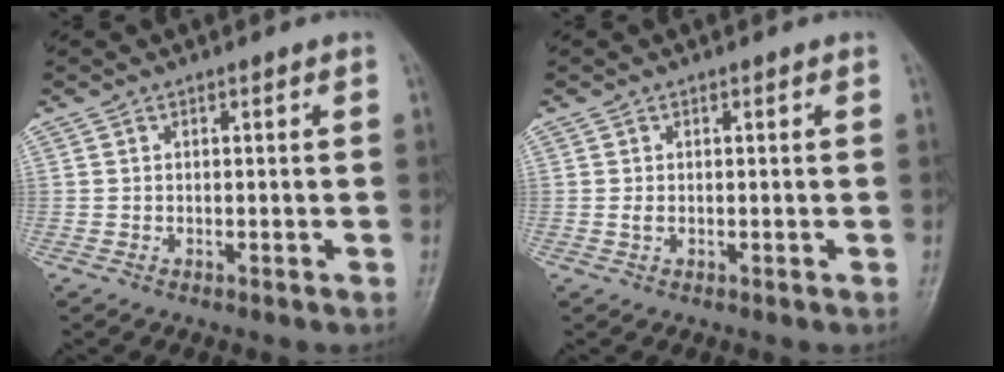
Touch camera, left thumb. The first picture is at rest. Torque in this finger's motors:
{"motor_torque": [-0.04, -0.16, 0.32, 0.08, 0.00]}